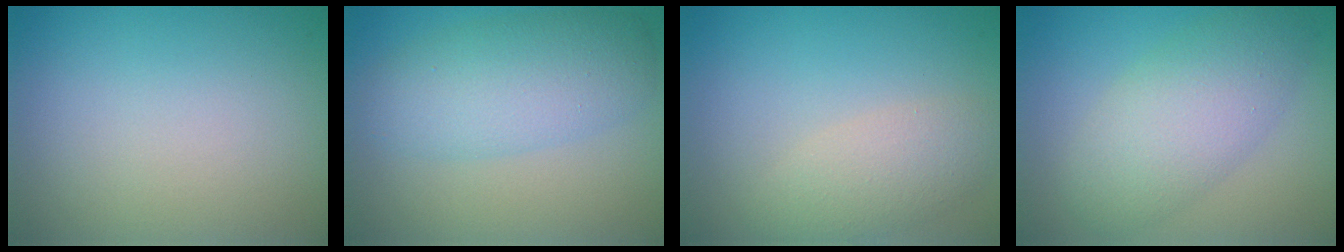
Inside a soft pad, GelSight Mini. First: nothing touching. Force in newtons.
{"total": 5.2, "press": 5.2, "slide": 0.2}
{"total": 3.1, "press": 3.1, "slide": 0.3}
{"total": 5.6, "press": 5.6, "slide": 0.0}